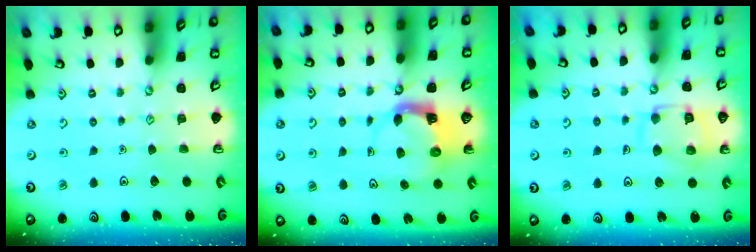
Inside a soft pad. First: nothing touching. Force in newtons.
{"total": 3.9, "press": 3.8, "slide": 0.6}
{"total": 12.7, "press": 12.6, "slide": 1.2}